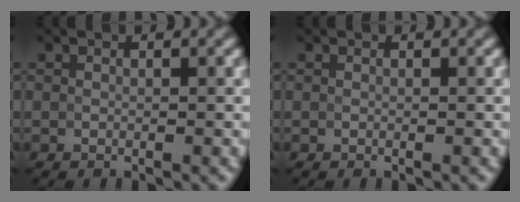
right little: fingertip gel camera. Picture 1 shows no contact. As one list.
[{"total": 0.0}]